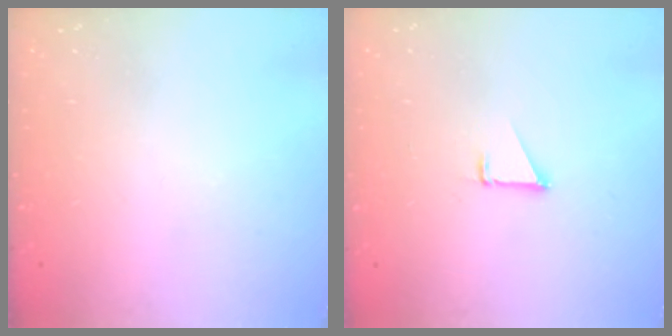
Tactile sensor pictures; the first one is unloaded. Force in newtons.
{"total": 1.4, "press": 1.3, "slide": 0.1}